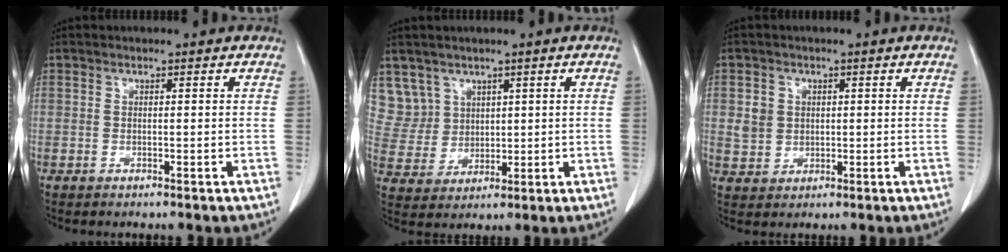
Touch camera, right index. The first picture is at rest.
{"total": 7.4, "force": [4.3, 6.0, -0.1], "torque": [0.001, 0.014, 0.102]}
{"total": 4.2, "force": [0.8, 3.8, 1.7], "torque": [-0.036, 0.014, 0.025]}